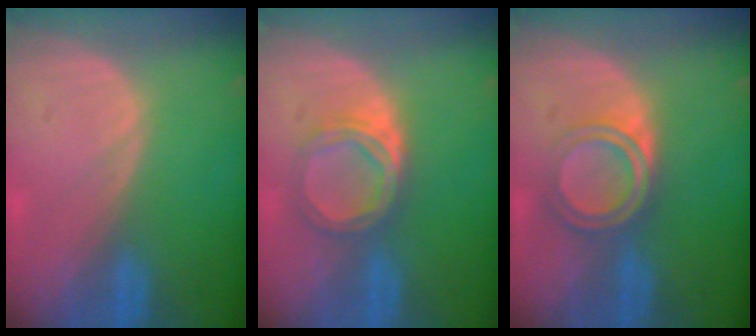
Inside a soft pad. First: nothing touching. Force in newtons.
{"total": 5.6, "press": 5.0, "slide": 2.6}
{"total": 5.3, "press": 4.9, "slide": 1.9}